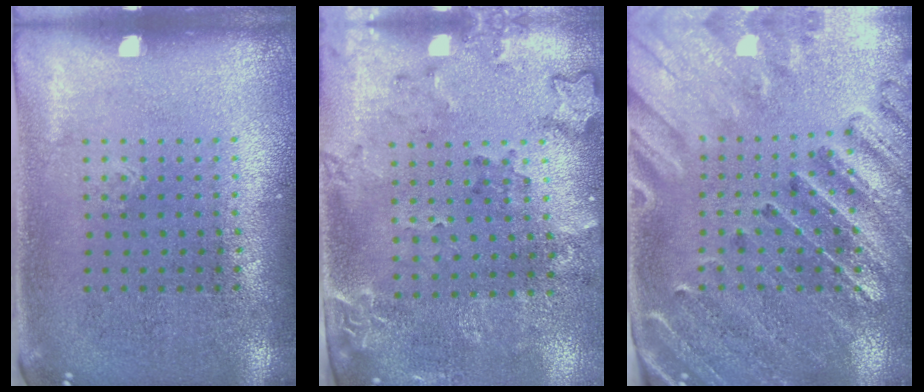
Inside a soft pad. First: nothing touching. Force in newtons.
{"total": 1.9, "press": 1.6, "slide": 1.1}
{"total": 2.8, "press": 2.7, "slide": 0.8}